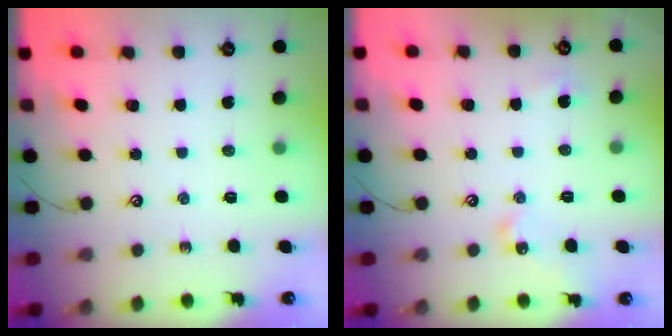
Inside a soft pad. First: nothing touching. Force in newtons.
{"total": 6.1, "press": 6.1, "slide": 0.2}